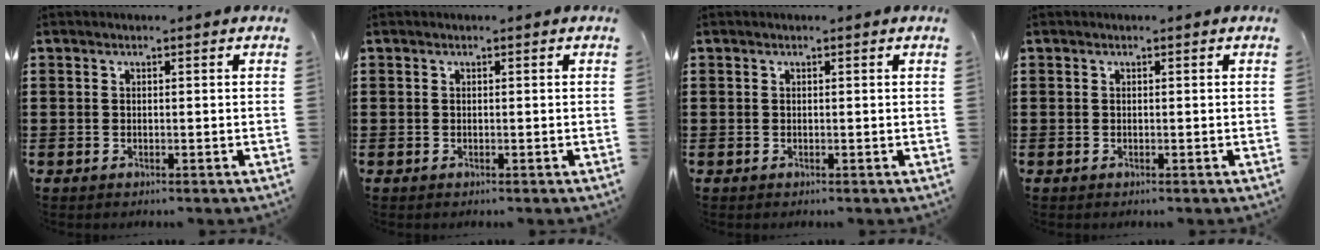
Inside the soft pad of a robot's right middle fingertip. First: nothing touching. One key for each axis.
{"total": 0.0}
{"total": 0.0}
{"total": 0.0}